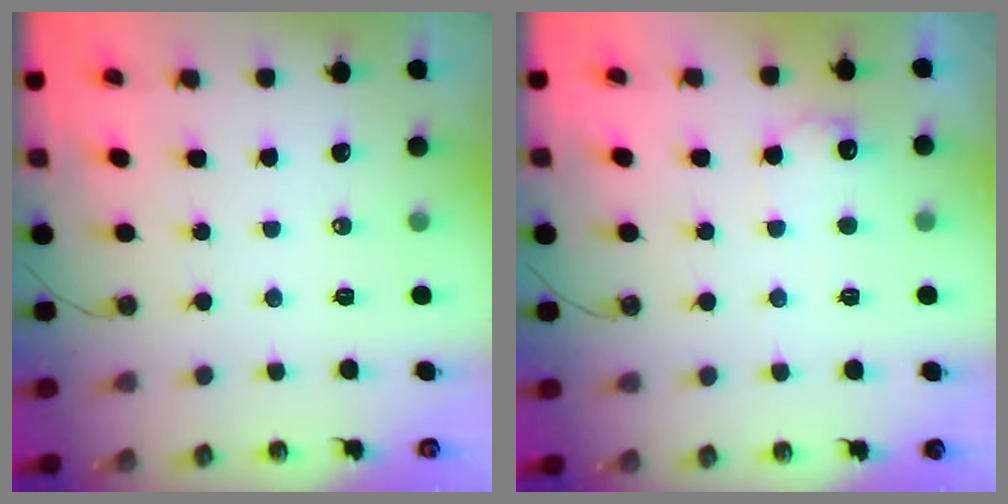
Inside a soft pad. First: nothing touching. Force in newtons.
{"total": 7.7, "press": 7.7, "slide": 0.5}